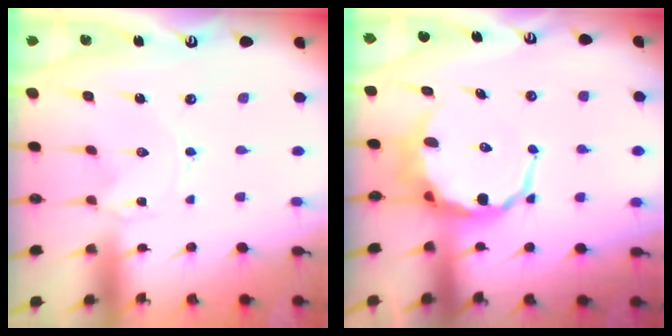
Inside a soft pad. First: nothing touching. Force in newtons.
{"total": 8.9, "press": 8.6, "slide": 2.2}